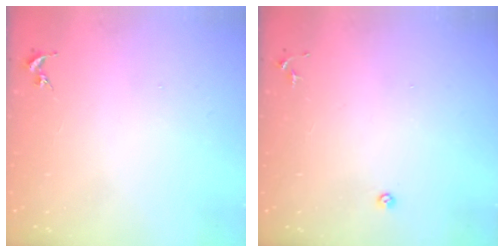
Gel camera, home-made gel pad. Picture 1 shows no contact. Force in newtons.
{"total": 3.4, "press": 3.3, "slide": 0.7}